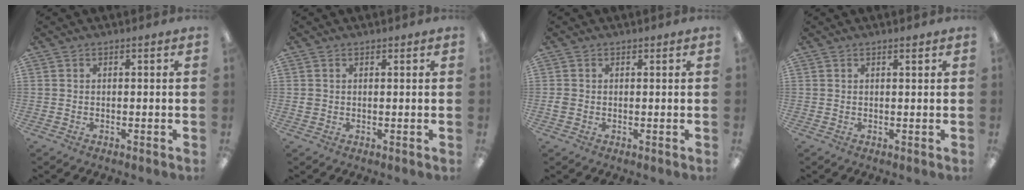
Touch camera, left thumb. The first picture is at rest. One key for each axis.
{"total": 1.2, "fx": 0.5, "fy": 1.1, "fz": 0.2, "tx": -0.006, "ty": 0.004, "tz": 0.008}
{"total": 1.7, "fx": 0.0, "fy": 1.6, "fz": 0.7, "tx": -0.012, "ty": 0.005, "tz": -0.001}
{"total": 0.8, "fx": 0.7, "fy": 0.1, "fz": 0.5, "tx": -0.010, "ty": -0.001, "tz": 0.012}